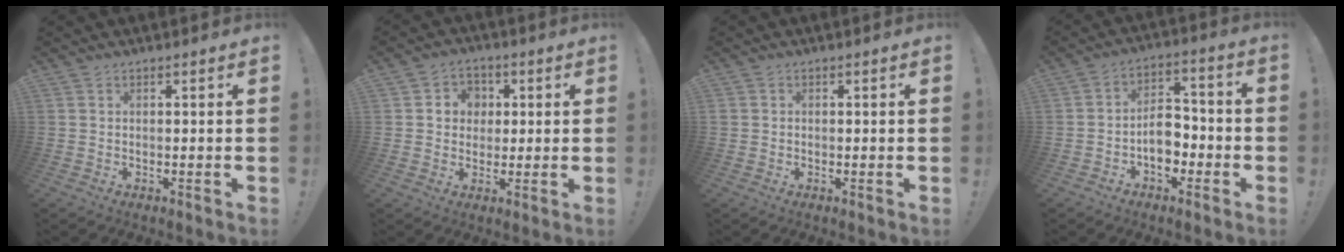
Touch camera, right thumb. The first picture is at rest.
{"total": 6.2, "force": [0.4, 6.0, 1.5], "torque": [-0.020, 0.003, 0.010]}
{"total": 0.8, "force": [0.0, 0.8, 0.1], "torque": [-0.003, 0.004, 0.001]}
{"total": 9.4, "force": [-2.8, 6.4, 6.3], "torque": [-0.093, 0.013, -0.050]}